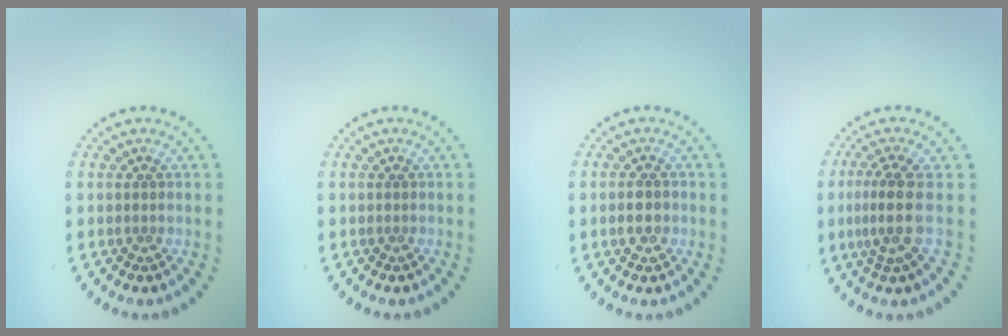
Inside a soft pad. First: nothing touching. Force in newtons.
{"total": 0.0}
{"total": 1.9, "press": 1.8, "slide": 0.3}
{"total": 3.0, "press": 2.1, "slide": 2.1}